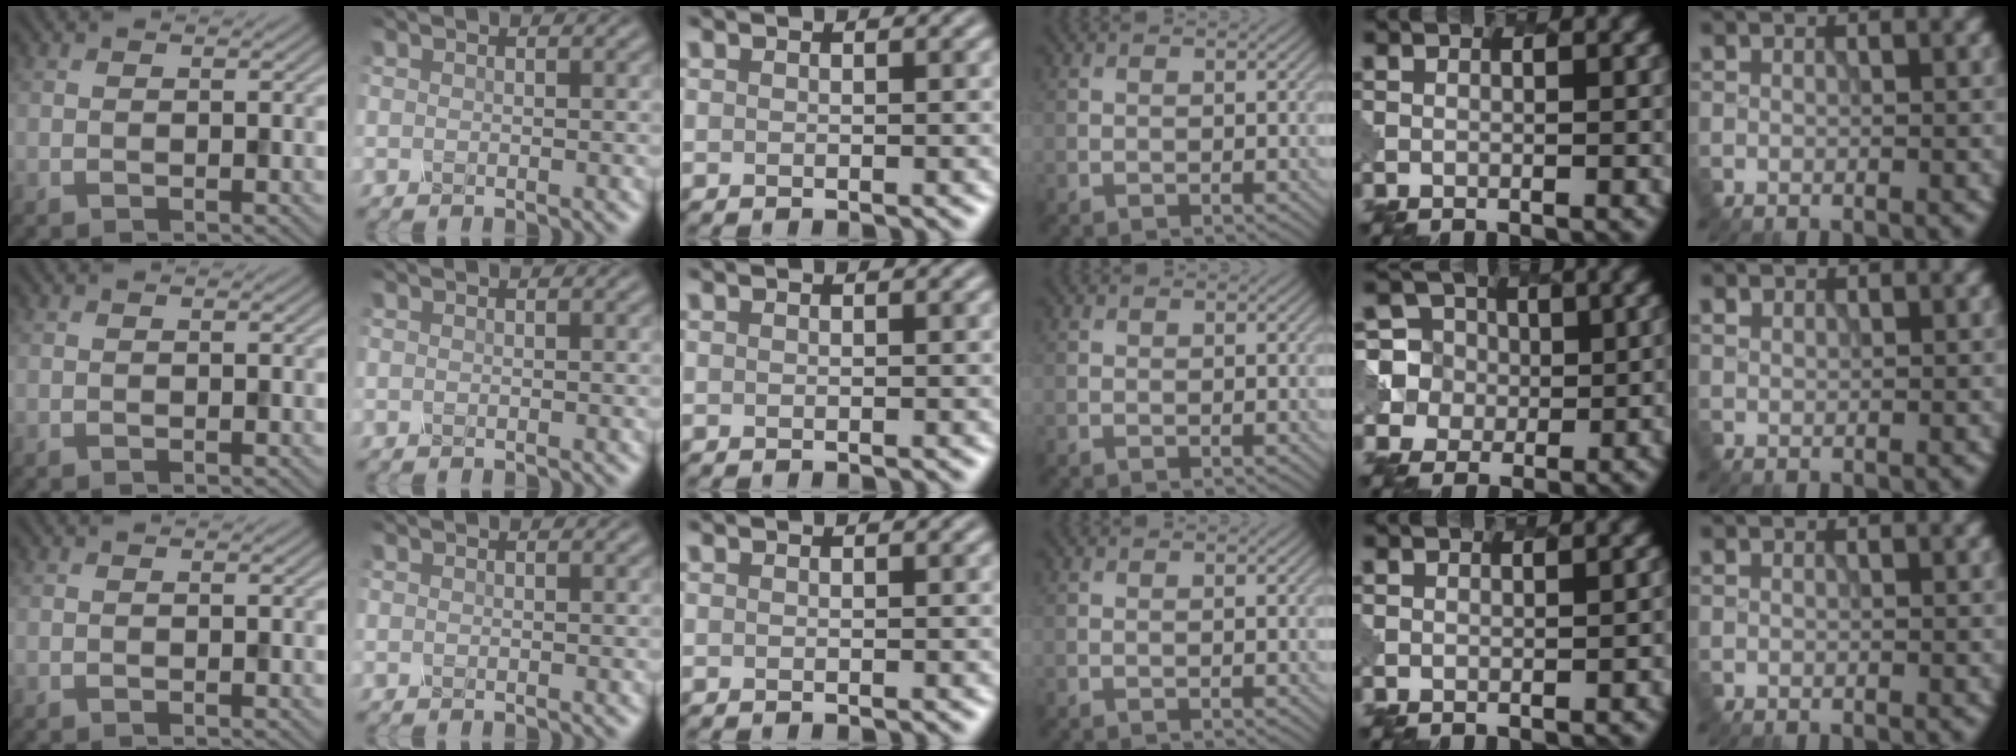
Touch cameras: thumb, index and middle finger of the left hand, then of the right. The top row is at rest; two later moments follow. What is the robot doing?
{"motion": "dispense", "object": "spray bottle"}